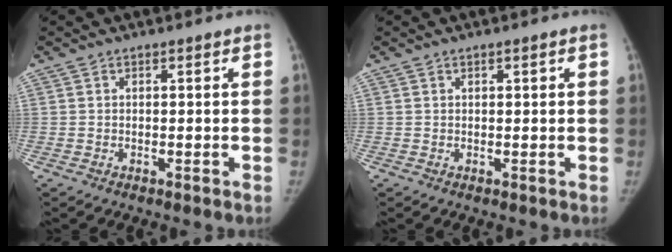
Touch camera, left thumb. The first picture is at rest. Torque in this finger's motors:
{"motor_torque": [-0.19, -0.01, -0.25, 0.13, -0.02]}